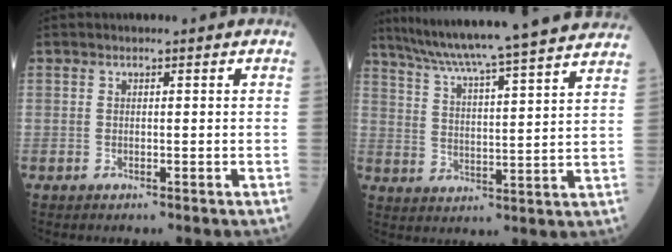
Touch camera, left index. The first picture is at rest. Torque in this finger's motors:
{"motor_torque": [0.98, -1.16, 0.10, 0.11]}